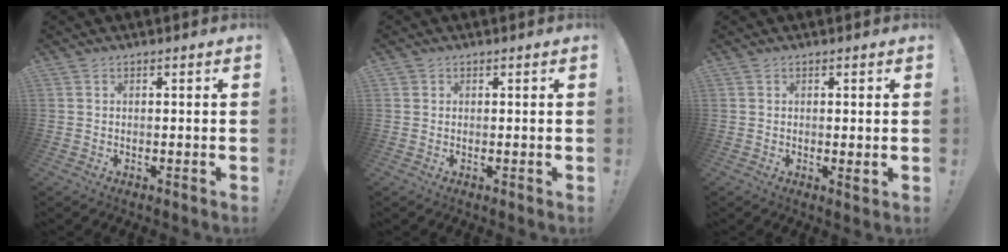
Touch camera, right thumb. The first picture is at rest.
{"total": 0.9, "force": [0.4, 0.7, 0.1], "torque": [-0.004, 0.002, 0.009]}
{"total": 1.5, "force": [0.4, 0.2, 1.5], "torque": [-0.011, -0.008, 0.004]}